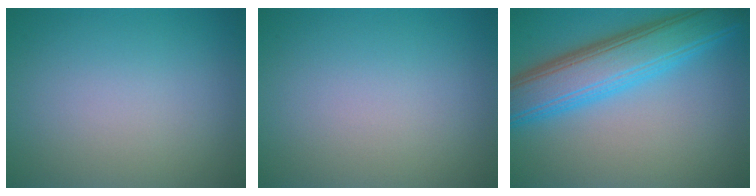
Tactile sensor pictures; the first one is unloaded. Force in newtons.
{"total": 0.0}
{"total": 8.0, "press": 8.0, "slide": 0.4}